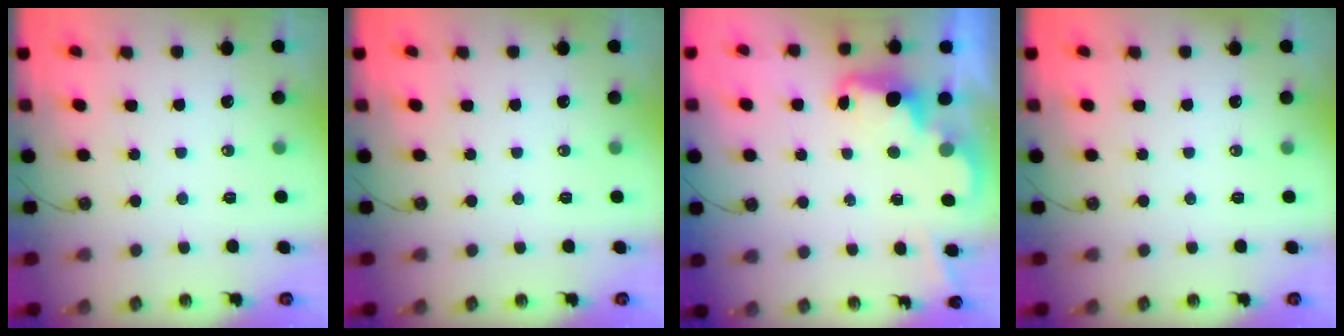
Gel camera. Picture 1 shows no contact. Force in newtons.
{"total": 0.0}
{"total": 2.4, "press": 2.3, "slide": 0.5}
{"total": 0.0}